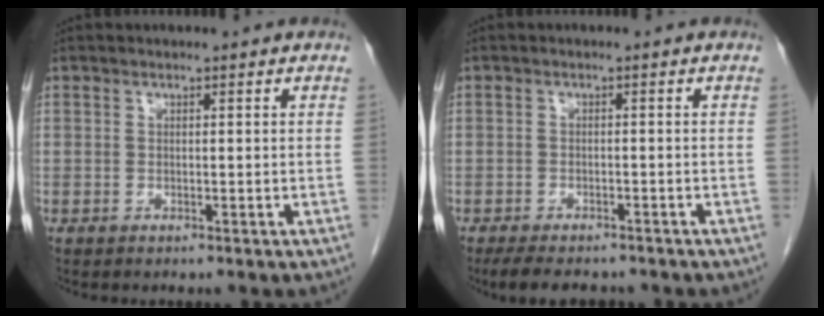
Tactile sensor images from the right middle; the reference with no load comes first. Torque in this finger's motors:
{"motor_torque": [0.69, -0.31, 0.14, 0.03]}